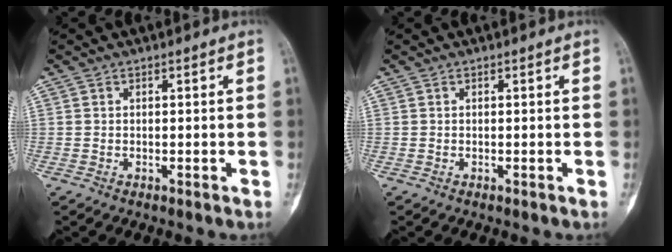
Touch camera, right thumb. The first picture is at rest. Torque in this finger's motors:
{"motor_torque": [0.75, 0.75, 0.06, 0.06, 0.00]}